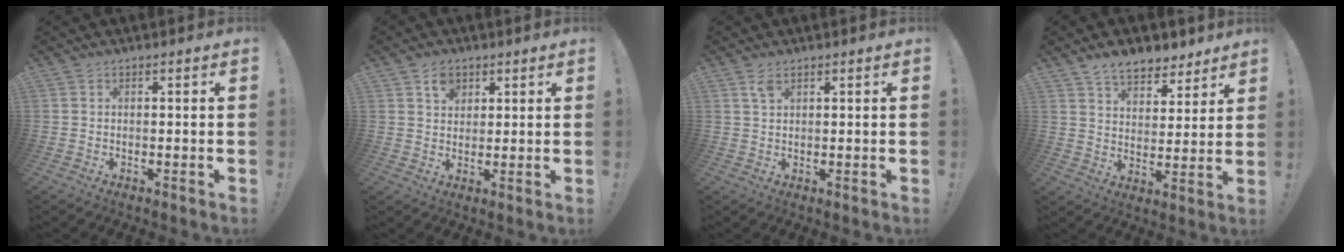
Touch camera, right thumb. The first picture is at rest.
{"total": 5.0, "force": [2.7, 3.7, 1.9], "torque": [-0.025, -0.006, 0.047]}
{"total": 2.9, "force": [1.6, 1.3, 1.9], "torque": [-0.033, -0.002, 0.028]}
{"total": 9.6, "force": [7.5, 4.9, 3.5], "torque": [-0.051, -0.047, 0.140]}